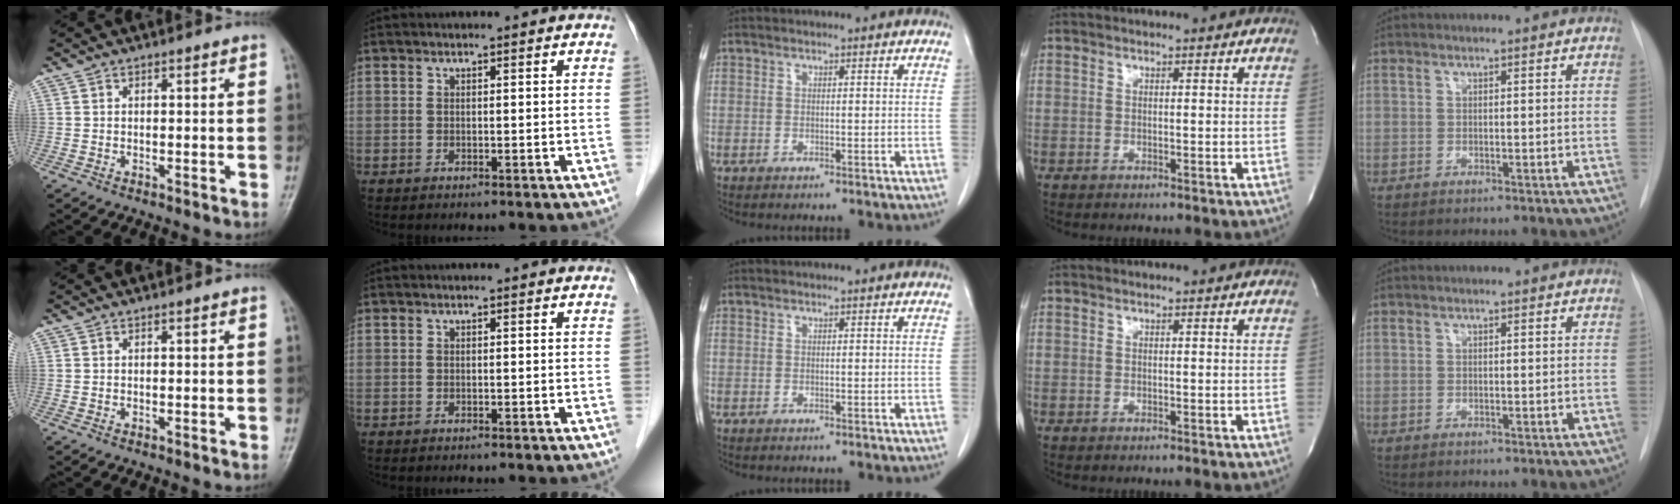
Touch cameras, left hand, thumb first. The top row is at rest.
{}